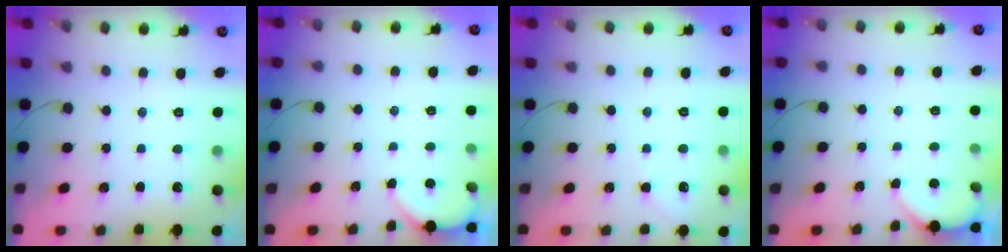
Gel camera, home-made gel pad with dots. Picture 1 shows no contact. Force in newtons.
{"total": 2.0, "press": 2.0, "slide": 0.2}
{"total": 4.3, "press": 4.2, "slide": 0.6}
{"total": 2.0, "press": 2.0, "slide": 0.2}